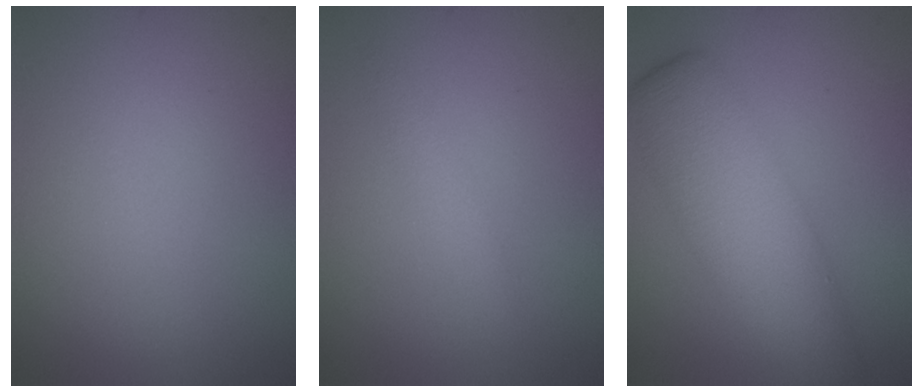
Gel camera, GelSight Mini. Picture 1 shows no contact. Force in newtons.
{"total": 1.2, "press": 1.2, "slide": 0.0}
{"total": 7.7, "press": 7.7, "slide": 0.3}